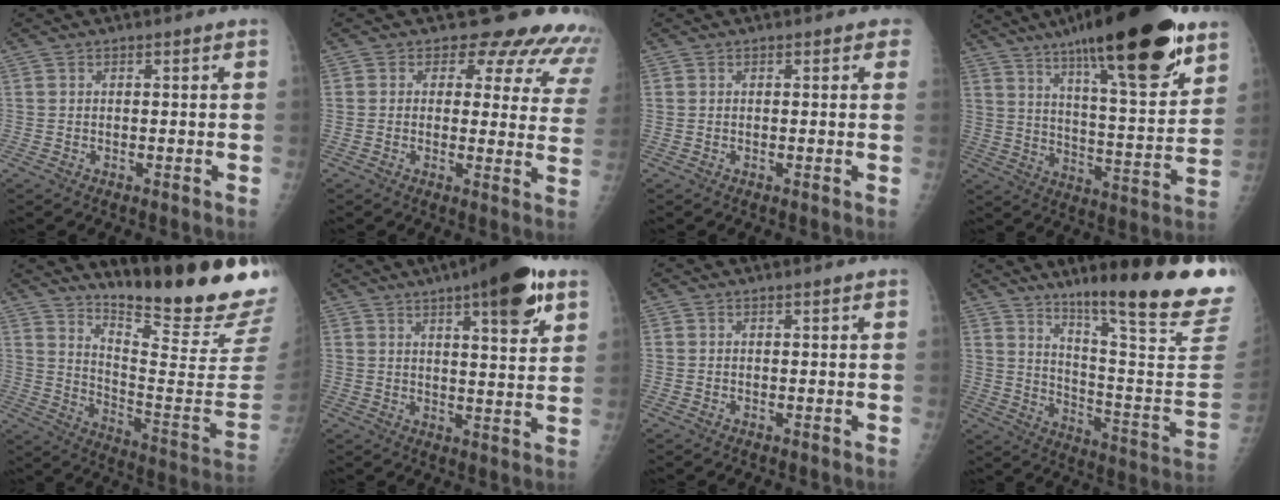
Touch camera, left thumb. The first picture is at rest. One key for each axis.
{"total": 13.6, "fx": 11.9, "fy": 5.8, "fz": 3.0, "tx": 0.021, "ty": -0.077, "tz": 0.100}
{"total": 1.1, "fx": 0.7, "fy": 0.7, "fz": 0.6, "tx": 0.010, "ty": 0.000, "tz": 0.000}
{"total": 28.0, "fx": 18.0, "fy": 6.1, "fz": 20.5, "tx": -0.298, "ty": -0.055, "tz": 0.284}
{"total": 23.1, "fx": 19.6, "fy": 1.3, "fz": 12.1, "tx": -0.156, "ty": -0.188, "tz": 0.278}
{"total": 14.7, "fx": 8.3, "fy": 3.7, "fz": 11.5, "tx": -0.143, "ty": -0.030, "tz": 0.114}
{"total": 0.0}
{"total": 24.7, "fx": 17.0, "fy": 1.8, "fz": 17.8, "tx": -0.235, "ty": -0.111, "tz": 0.250}